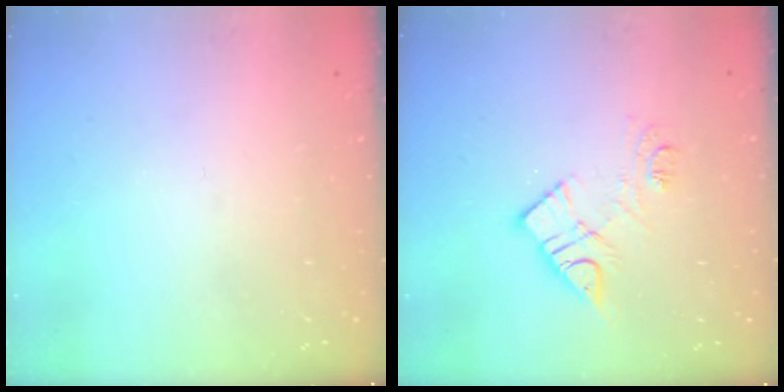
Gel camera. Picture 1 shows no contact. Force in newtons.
{"total": 9.5, "press": 9.4, "slide": 0.6}